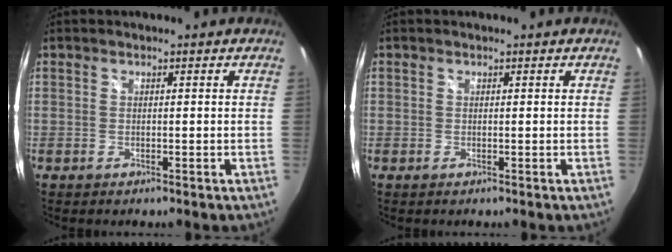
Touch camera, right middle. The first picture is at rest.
{"total": 0.0}